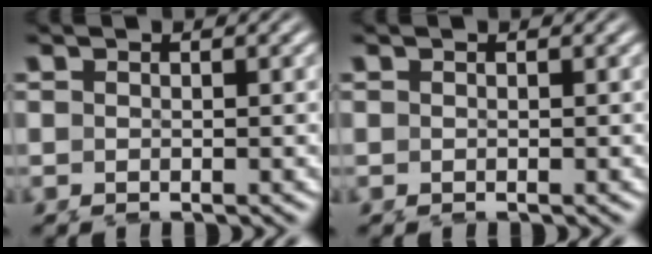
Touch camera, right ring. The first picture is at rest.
{"total": 0.0}